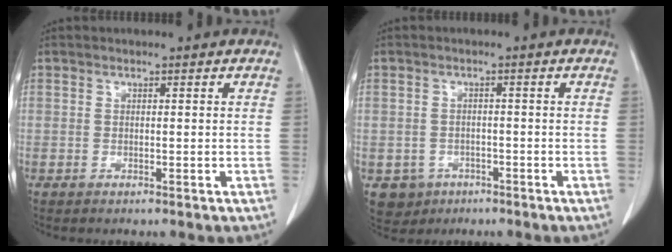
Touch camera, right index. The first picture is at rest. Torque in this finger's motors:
{"motor_torque": [-0.14, 0.02, -0.31, -0.09]}